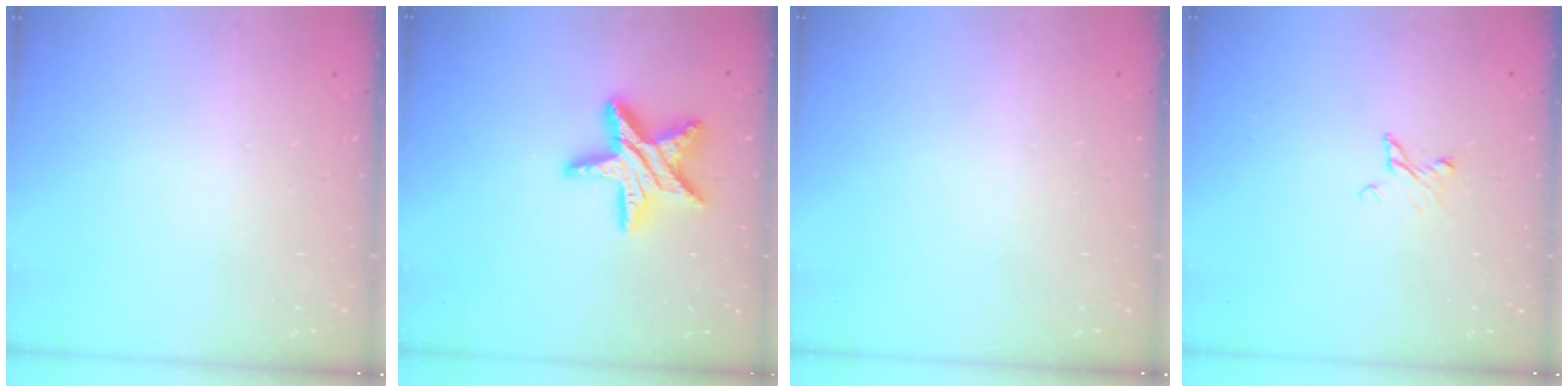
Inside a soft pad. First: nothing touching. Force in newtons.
{"total": 16.0, "press": 16.0, "slide": 1.4}
{"total": 0.0}
{"total": 3.6, "press": 3.6, "slide": 0.3}